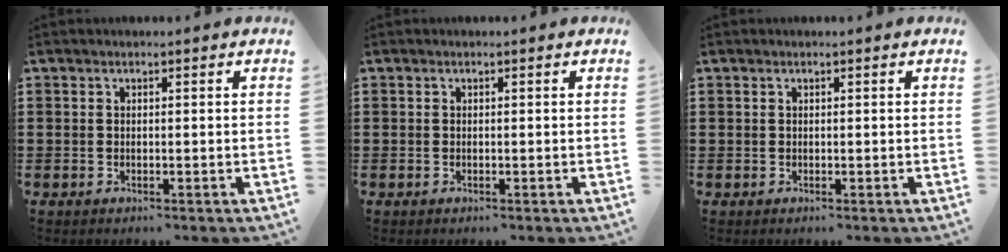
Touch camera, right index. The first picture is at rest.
{"total": 0.0}
{"total": 0.0}